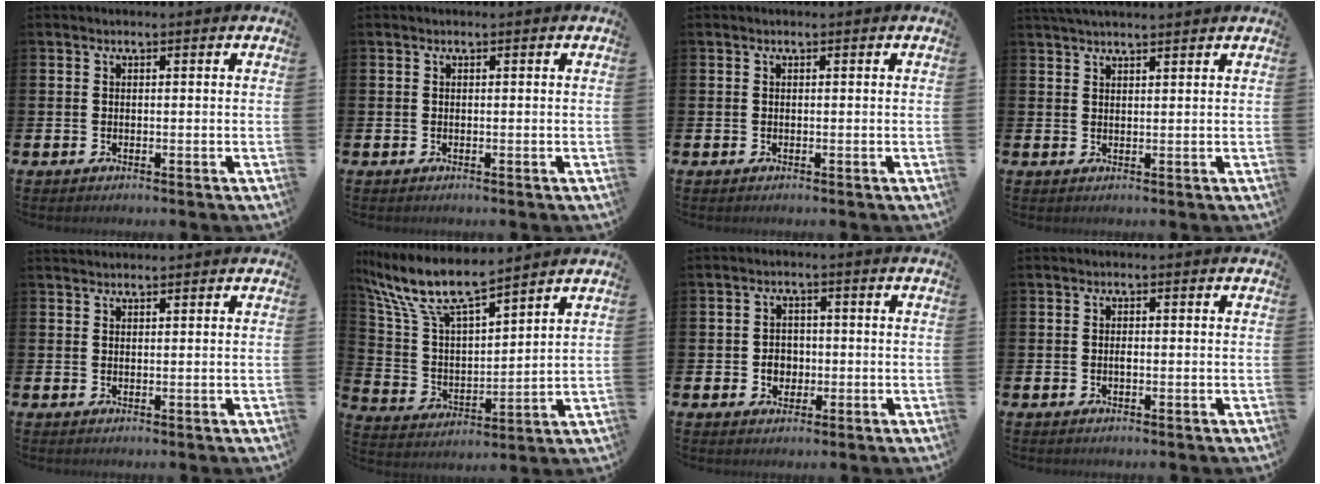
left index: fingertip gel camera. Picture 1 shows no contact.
{"total": 0.0}
{"total": 0.0}
{"total": 2.5, "force": [2.4, 0.0, 0.6], "torque": [-0.015, -0.006, 0.045]}
{"total": 1.3, "force": [1.3, 0.2, 0.1], "torque": [0.004, -0.002, 0.022]}
{"total": 10.1, "force": [8.8, 2.0, 4.7], "torque": [-0.135, -0.049, 0.154]}
{"total": 3.0, "force": [-0.5, 2.5, 1.6], "torque": [-0.019, 0.000, -0.017]}
{"total": 0.7, "force": [-0.2, 0.3, 0.6], "torque": [-0.013, -0.001, -0.004]}